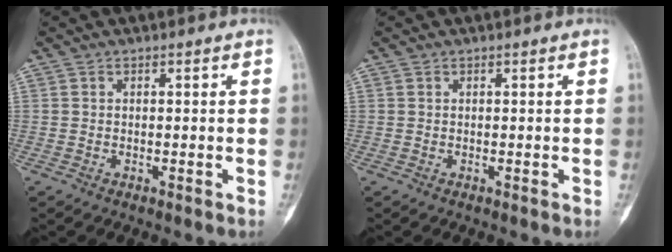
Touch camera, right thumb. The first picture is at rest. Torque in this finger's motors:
{"motor_torque": [-0.26, 0.08, -0.02, 0.12, -0.02]}